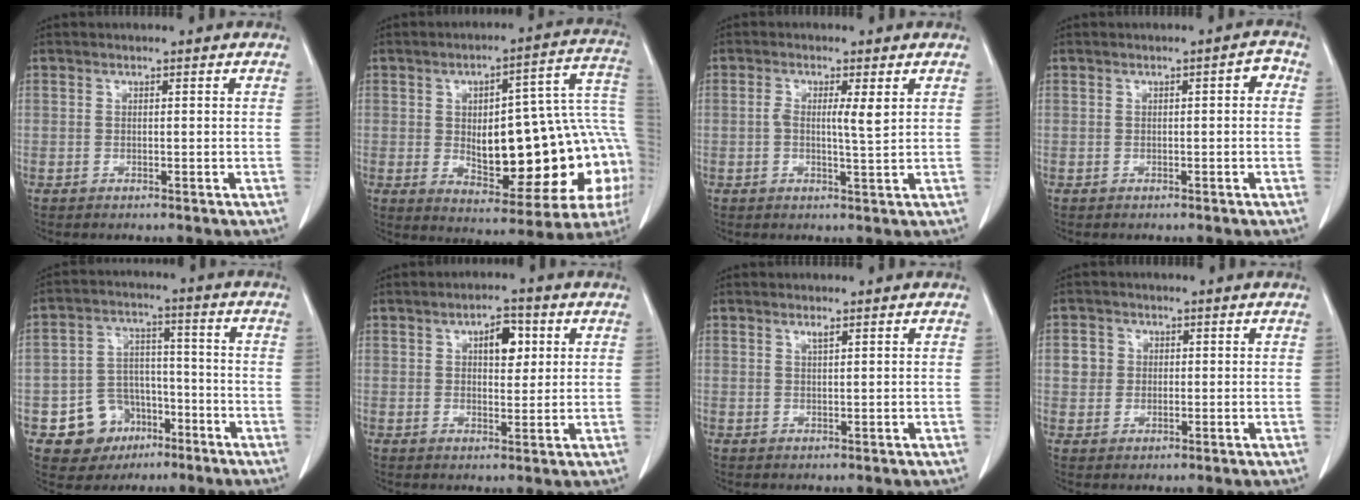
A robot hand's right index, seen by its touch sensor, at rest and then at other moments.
{"total": 24.3, "force": [-2.8, 8.1, 22.7], "torque": [-0.231, 0.041, -0.011]}
{"total": 3.6, "force": [0.7, 0.3, 3.6], "torque": [-0.066, 0.002, 0.009]}
{"total": 1.7, "force": [0.1, 0.5, 1.7], "torque": [-0.018, 0.007, -0.001]}
{"total": 8.9, "force": [-4.1, 7.6, 2.4], "torque": [-0.036, 0.020, -0.055]}
{"total": 4.9, "force": [1.7, 2.3, 4.0], "torque": [-0.061, 0.008, 0.027]}
{"total": 0.9, "force": [0.6, -0.1, 0.6], "torque": [-0.013, -0.001, 0.013]}
{"total": 3.3, "force": [0.5, 3.1, 0.9], "torque": [-0.009, 0.009, 0.009]}